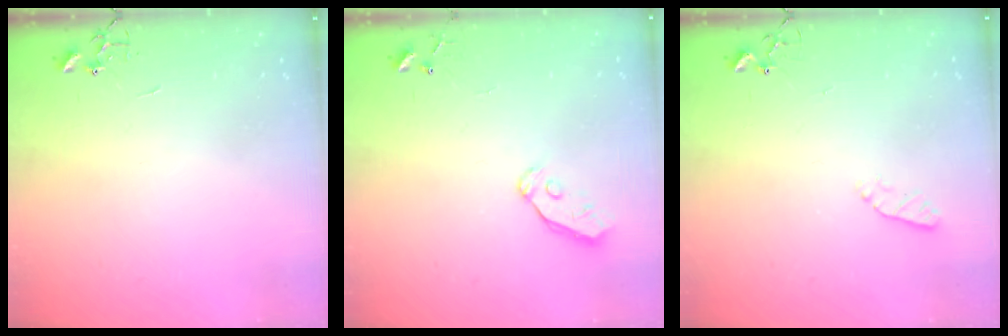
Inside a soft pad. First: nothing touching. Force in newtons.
{"total": 5.3, "press": 5.3, "slide": 0.4}
{"total": 3.5, "press": 3.4, "slide": 0.5}